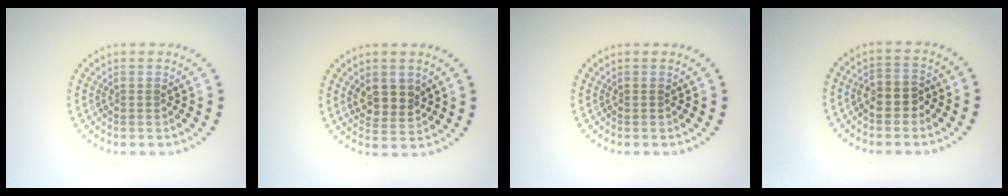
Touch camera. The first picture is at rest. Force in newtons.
{"total": 2.7, "press": 2.5, "slide": 1.0}
{"total": 0.0}
{"total": 2.6, "press": 2.4, "slide": 0.8}